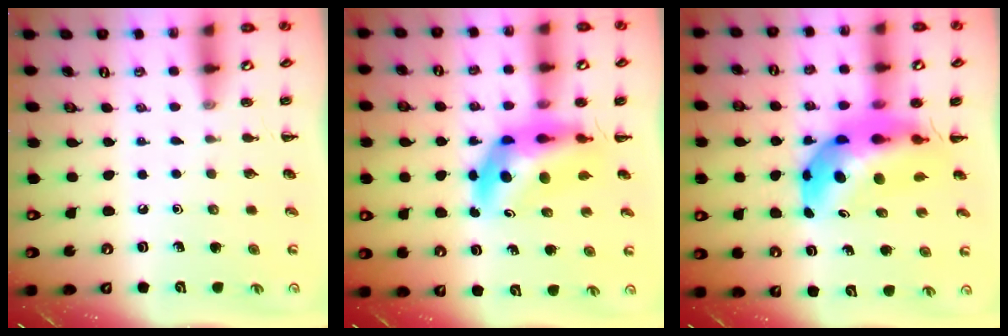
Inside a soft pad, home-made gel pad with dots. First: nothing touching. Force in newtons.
{"total": 11.6, "press": 11.0, "slide": 3.8}
{"total": 11.6, "press": 11.1, "slide": 3.4}